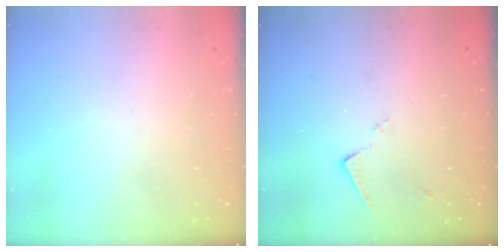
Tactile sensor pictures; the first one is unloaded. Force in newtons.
{"total": 7.8, "press": 7.8, "slide": 0.2}